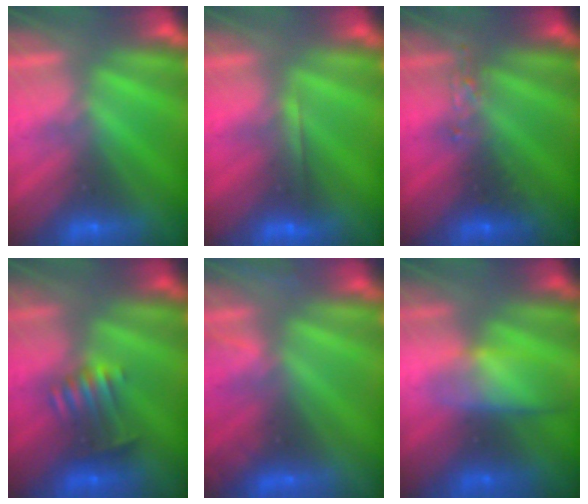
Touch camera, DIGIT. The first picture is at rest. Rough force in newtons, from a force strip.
{"total": 1.8}
{"total": 2.4}
{"total": 3.4}
{"total": 4.2}
{"total": 2.9}